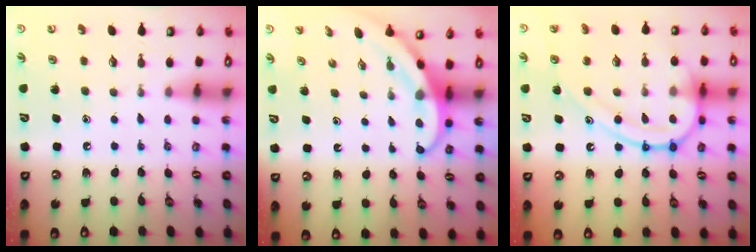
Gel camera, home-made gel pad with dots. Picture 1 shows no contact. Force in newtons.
{"total": 3.9, "press": 3.9, "slide": 0.3}
{"total": 17.2, "press": 17.1, "slide": 1.5}